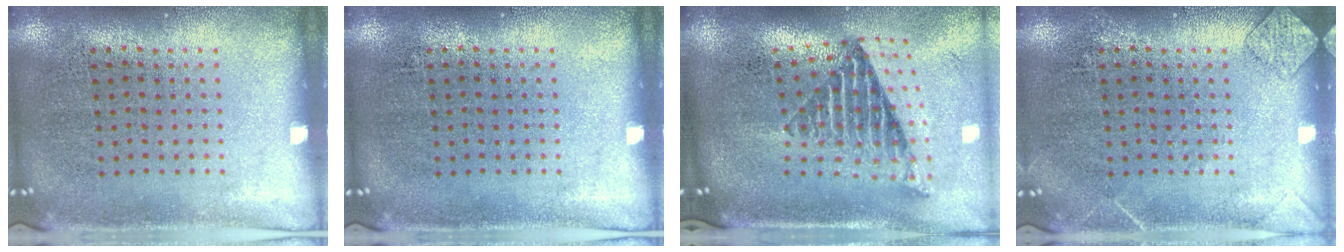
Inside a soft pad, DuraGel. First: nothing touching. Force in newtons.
{"total": 0.0}
{"total": 2.6, "press": 1.6, "slide": 2.0}
{"total": 1.4, "press": 1.4, "slide": 0.1}